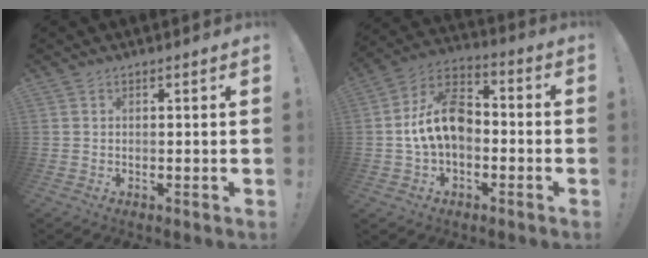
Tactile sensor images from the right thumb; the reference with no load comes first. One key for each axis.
{"total": 14.7, "fx": -0.9, "fy": 9.9, "fz": 10.8, "tx": -0.197, "ty": 0.023, "tz": -0.014}